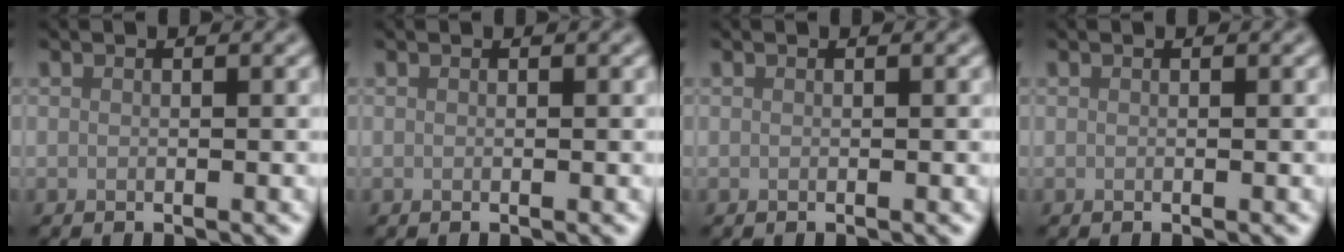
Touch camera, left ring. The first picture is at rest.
{"total": 0.0}
{"total": 0.0}
{"total": 0.0}